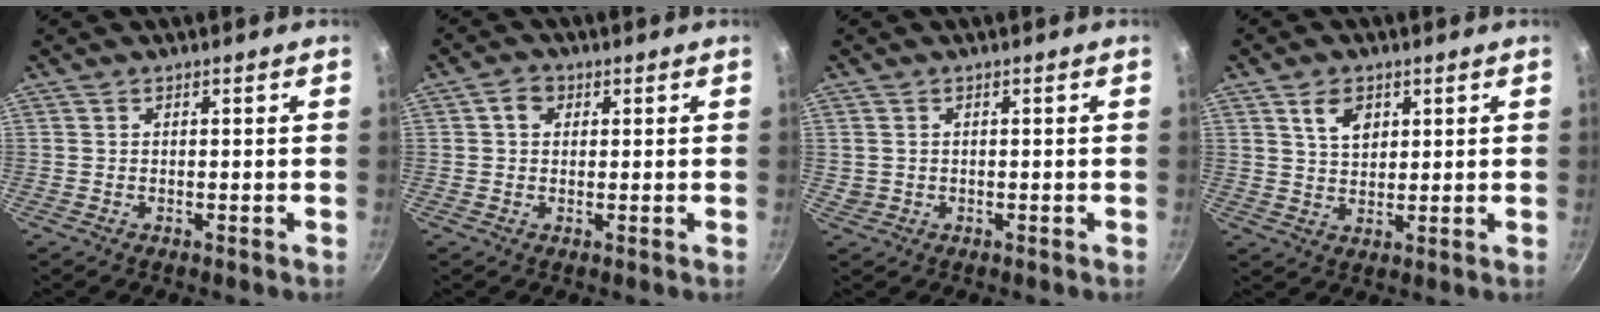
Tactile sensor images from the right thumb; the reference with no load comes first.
{"total": 3.0, "force": [1.0, 2.4, 1.4], "torque": [-0.010, 0.001, 0.012]}
{"total": 1.2, "force": [0.3, 1.1, 0.2], "torque": [-0.001, 0.002, 0.008]}
{"total": 5.5, "force": [2.5, 3.7, 3.2], "torque": [-0.037, -0.012, 0.047]}